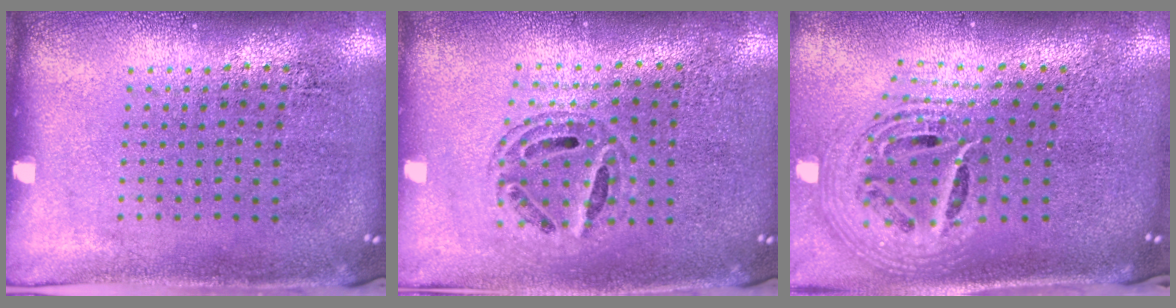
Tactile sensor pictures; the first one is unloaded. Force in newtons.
{"total": 0.7, "press": 0.7, "slide": 0.2}
{"total": 2.6, "press": 1.8, "slide": 1.9}